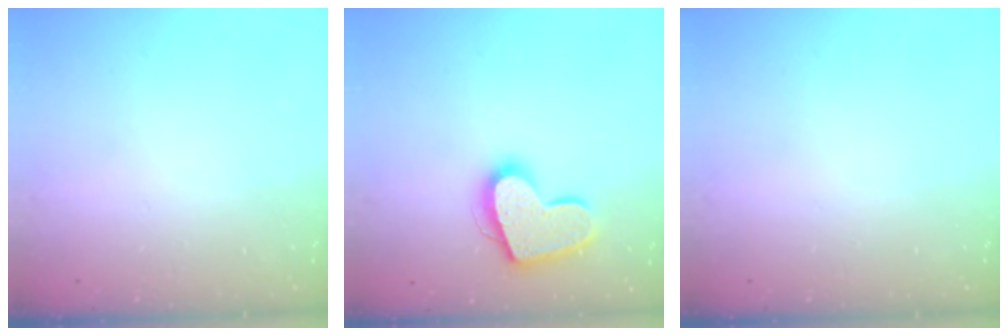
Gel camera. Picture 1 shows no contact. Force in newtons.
{"total": 16.5, "press": 16.4, "slide": 1.2}
{"total": 0.0}